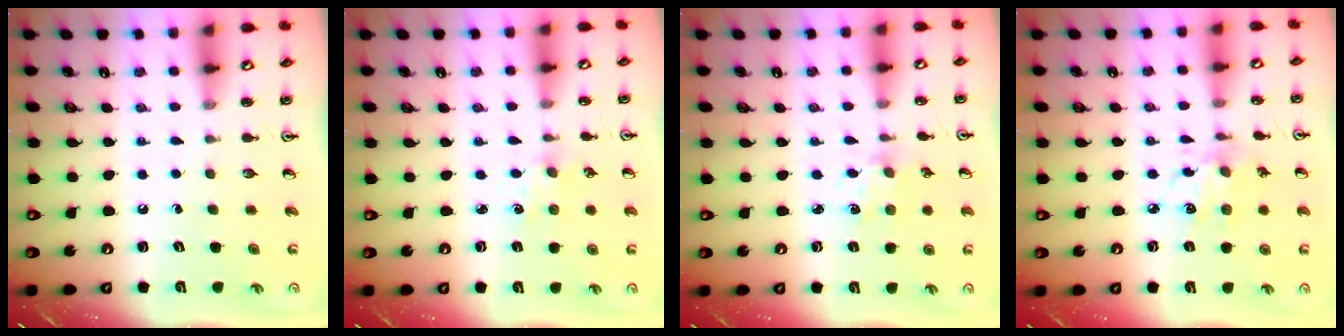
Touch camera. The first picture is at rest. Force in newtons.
{"total": 1.0, "press": 0.9, "slide": 0.4}
{"total": 2.9, "press": 2.8, "slide": 0.4}
{"total": 8.7, "press": 8.7, "slide": 0.6}